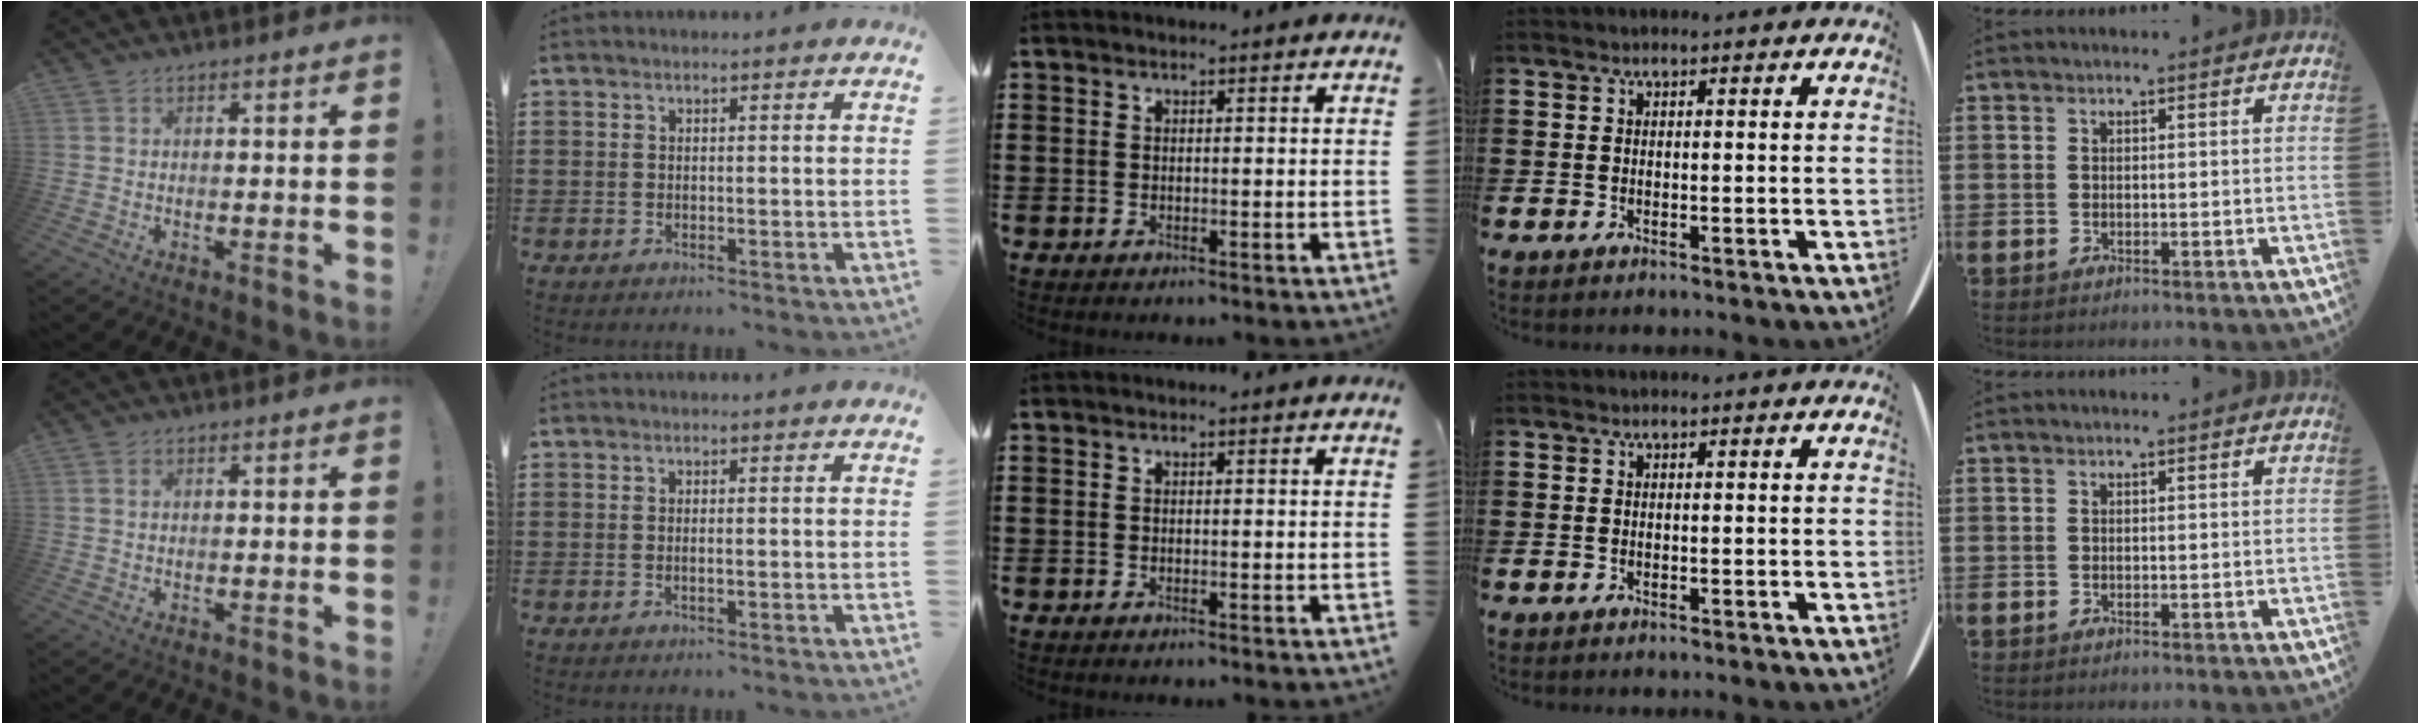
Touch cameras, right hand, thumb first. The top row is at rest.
{"thumb": {"total": 0.8, "force": [0.3, 0.6, 0.4], "torque": [-0.009, 0.003, 0.005]}, "index": {"total": 0.7, "force": [-0.2, 0.1, 0.7], "torque": [-0.012, -0.005, -0.002]}}